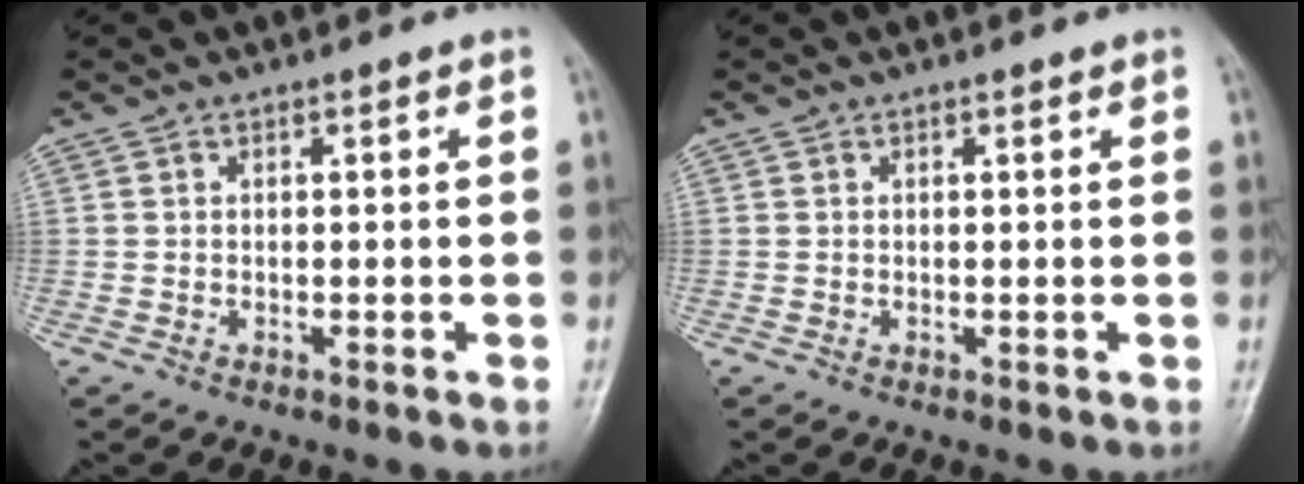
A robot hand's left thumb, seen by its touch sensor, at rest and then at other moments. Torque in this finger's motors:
{"motor_torque": [-0.21, -0.12, 0.04, 0.07, -0.01]}